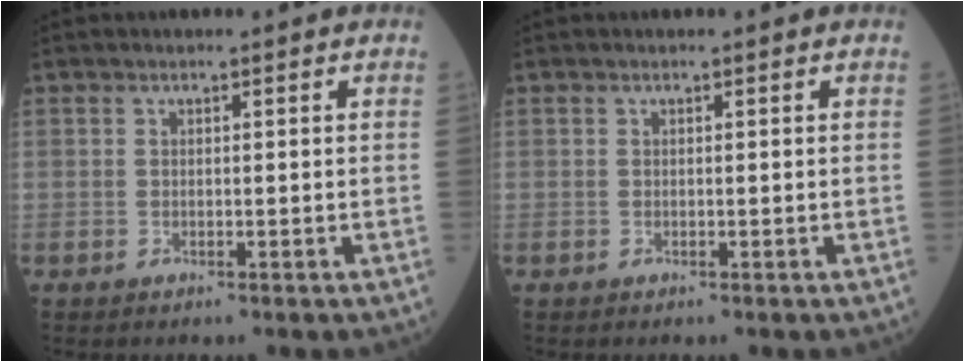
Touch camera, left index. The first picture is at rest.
{"total": 0.0}